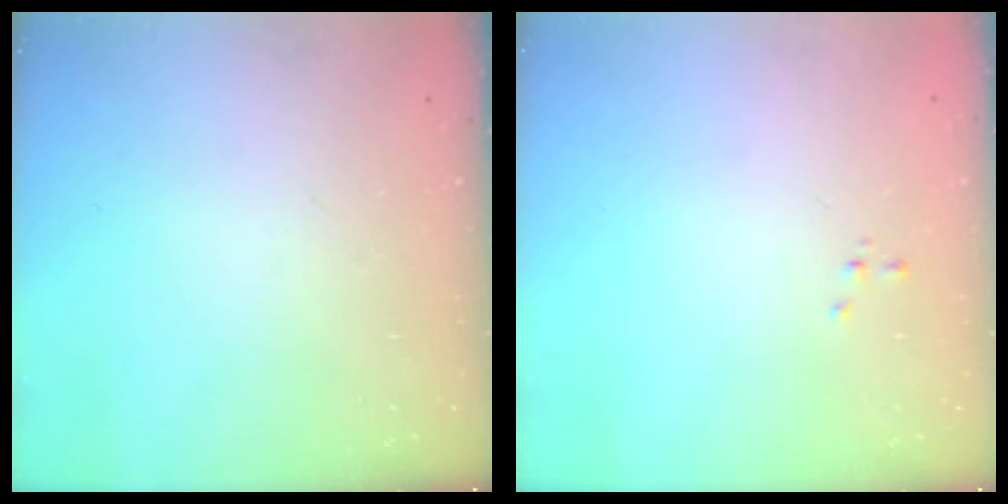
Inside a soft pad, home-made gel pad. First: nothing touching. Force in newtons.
{"total": 0.0}